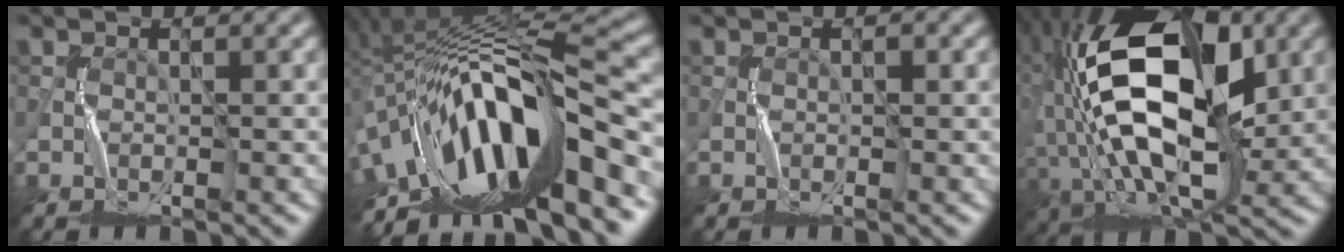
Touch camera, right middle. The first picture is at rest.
{"total": 15.0, "force": [-6.2, 4.8, 12.8], "torque": [-0.202, 0.017, -0.099]}
{"total": 0.6, "force": [0.0, 0.3, 0.5], "torque": [-0.009, 0.003, -0.001]}
{"total": 16.8, "force": [1.0, 8.9, 14.2], "torque": [-0.273, 0.018, -0.004]}